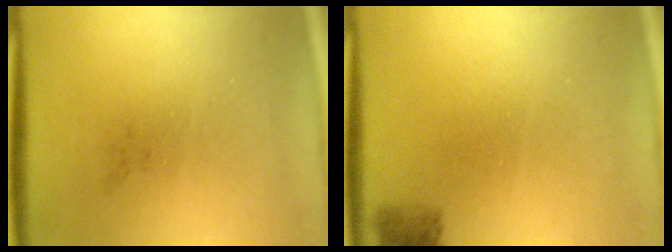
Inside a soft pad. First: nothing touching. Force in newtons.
{"total": 2.3}